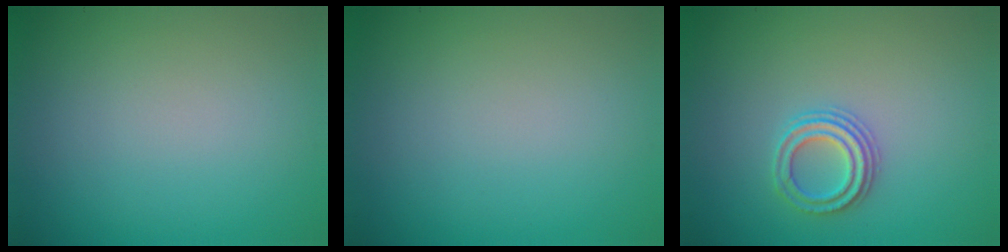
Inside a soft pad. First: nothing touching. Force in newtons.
{"total": 0.0}
{"total": 2.3, "press": 2.2, "slide": 0.8}